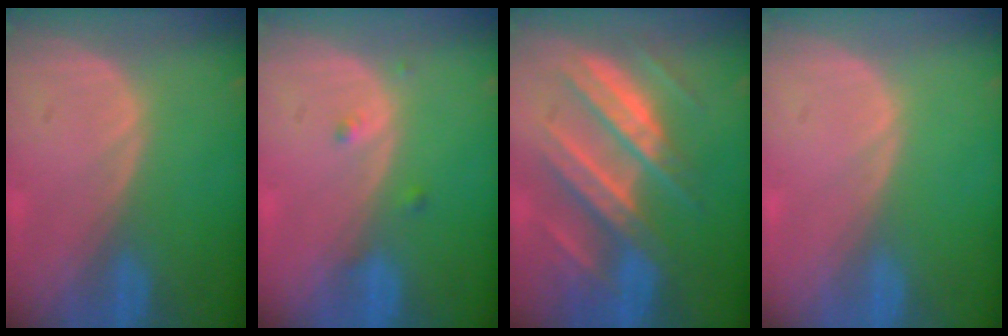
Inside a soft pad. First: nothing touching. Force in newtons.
{"total": 1.3, "press": 1.3, "slide": 0.0}
{"total": 10.2, "press": 10.2, "slide": 1.0}
{"total": 0.0}